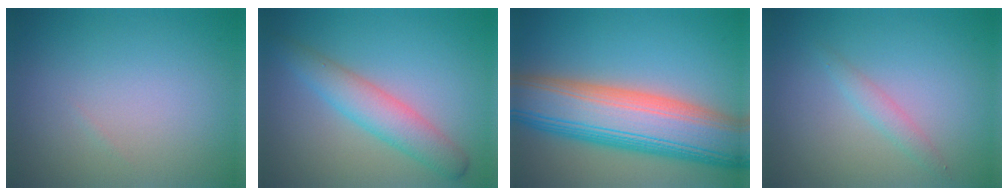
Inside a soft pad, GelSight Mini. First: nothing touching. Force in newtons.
{"total": 4.0, "press": 4.0, "slide": 0.1}
{"total": 12.5, "press": 12.5, "slide": 0.2}
{"total": 1.4, "press": 1.4, "slide": 0.0}